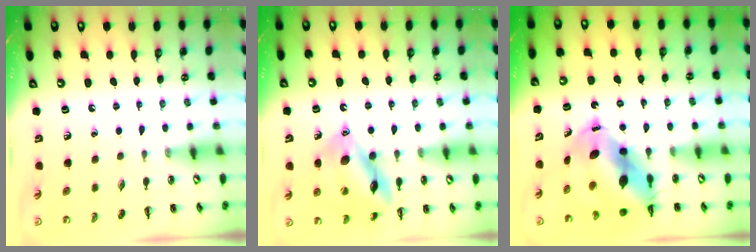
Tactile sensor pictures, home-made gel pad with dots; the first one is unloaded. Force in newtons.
{"total": 14.0, "press": 13.9, "slide": 1.4}
{"total": 13.1, "press": 12.6, "slide": 3.5}